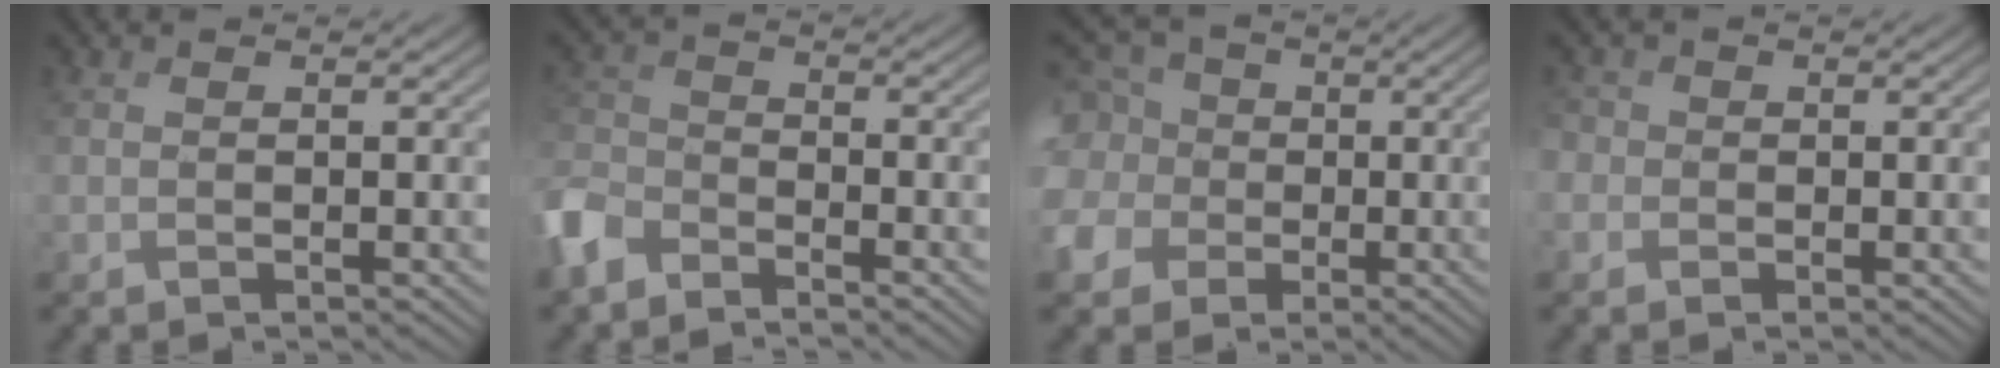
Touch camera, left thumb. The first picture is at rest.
{"total": 6.2, "force": [-4.7, 3.1, 2.6], "torque": [-0.069, -0.003, -0.116]}
{"total": 10.3, "force": [-0.9, 9.2, 4.5], "torque": [-0.173, -0.008, -0.030]}
{"total": 2.3, "force": [-0.2, 2.2, 0.4], "torque": [-0.016, 0.004, -0.013]}